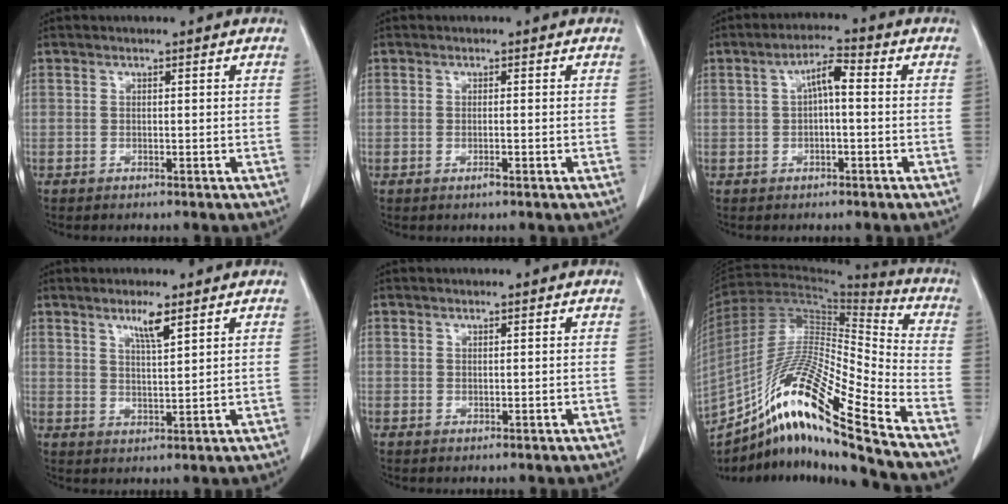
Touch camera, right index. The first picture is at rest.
{"total": 1.3, "force": [-0.6, 0.1, 1.2], "torque": [-0.024, -0.002, -0.010]}
{"total": 4.6, "force": [0.5, 1.2, 4.4], "torque": [-0.081, 0.016, 0.005]}
{"total": 4.3, "force": [2.8, 0.4, 3.2], "torque": [-0.060, -0.005, 0.051]}
{"total": 0.0}
{"total": 22.2, "force": [-15.0, 0.0, 16.3], "torque": [-0.319, -0.017, -0.279]}